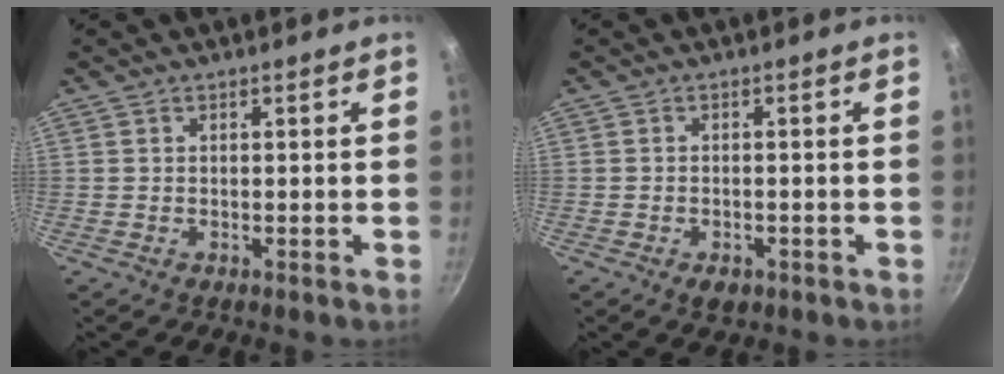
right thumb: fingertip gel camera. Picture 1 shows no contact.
{"total": 3.0, "force": [-1.5, 2.0, 1.7], "torque": [-0.024, 0.010, -0.015]}